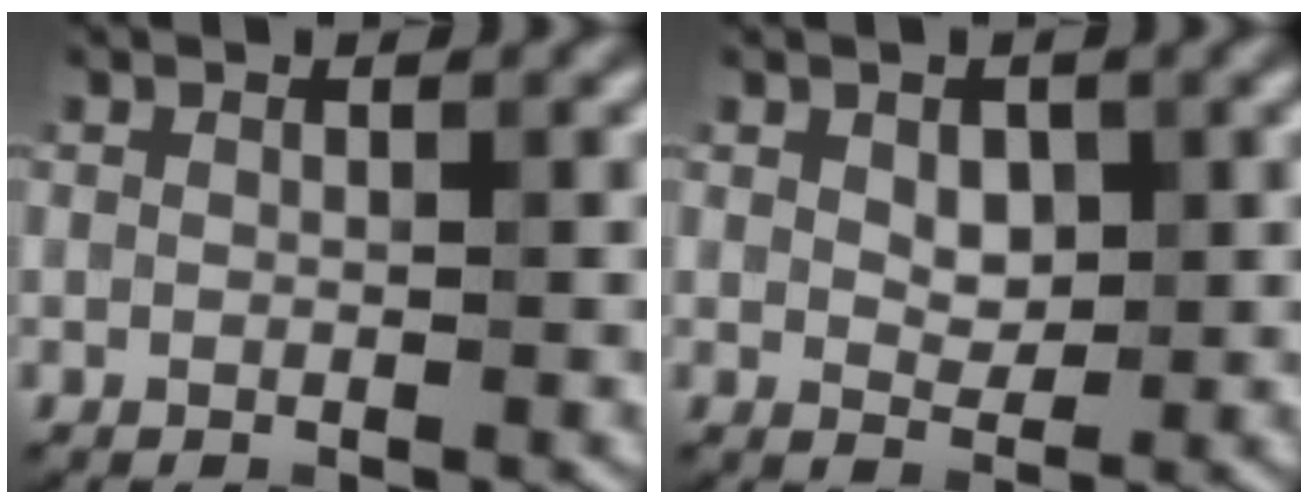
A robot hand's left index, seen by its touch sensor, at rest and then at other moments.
{"total": 2.0, "force": [0.5, 1.4, 1.4], "torque": [-0.027, -0.005, 0.011]}